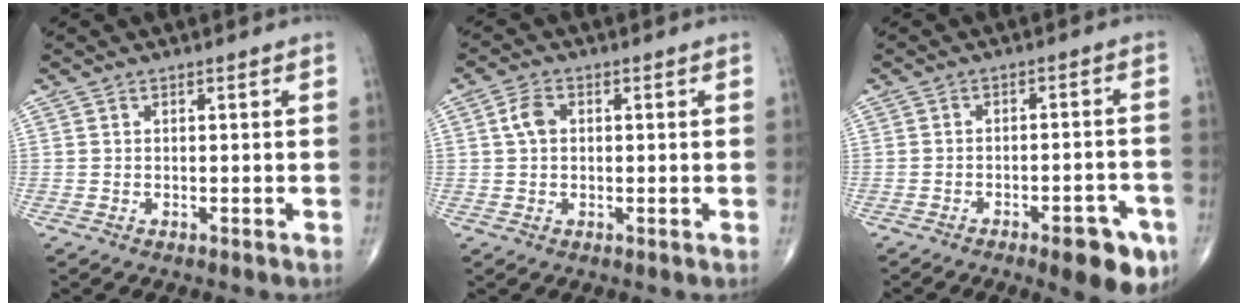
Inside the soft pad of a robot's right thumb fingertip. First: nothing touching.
{"total": 3.4, "force": [0.6, 2.3, 2.4], "torque": [-0.048, 0.007, 0.007]}
{"total": 9.5, "force": [-5.2, 3.0, 7.4], "torque": [-0.076, 0.024, -0.063]}